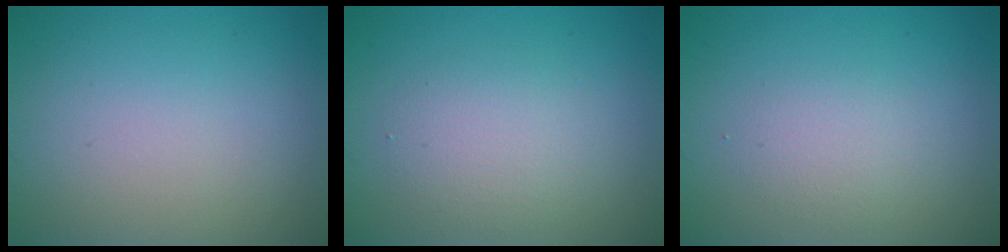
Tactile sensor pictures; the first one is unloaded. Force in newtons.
{"total": 2.7, "press": 2.7, "slide": 0.3}
{"total": 1.7, "press": 1.7, "slide": 0.2}